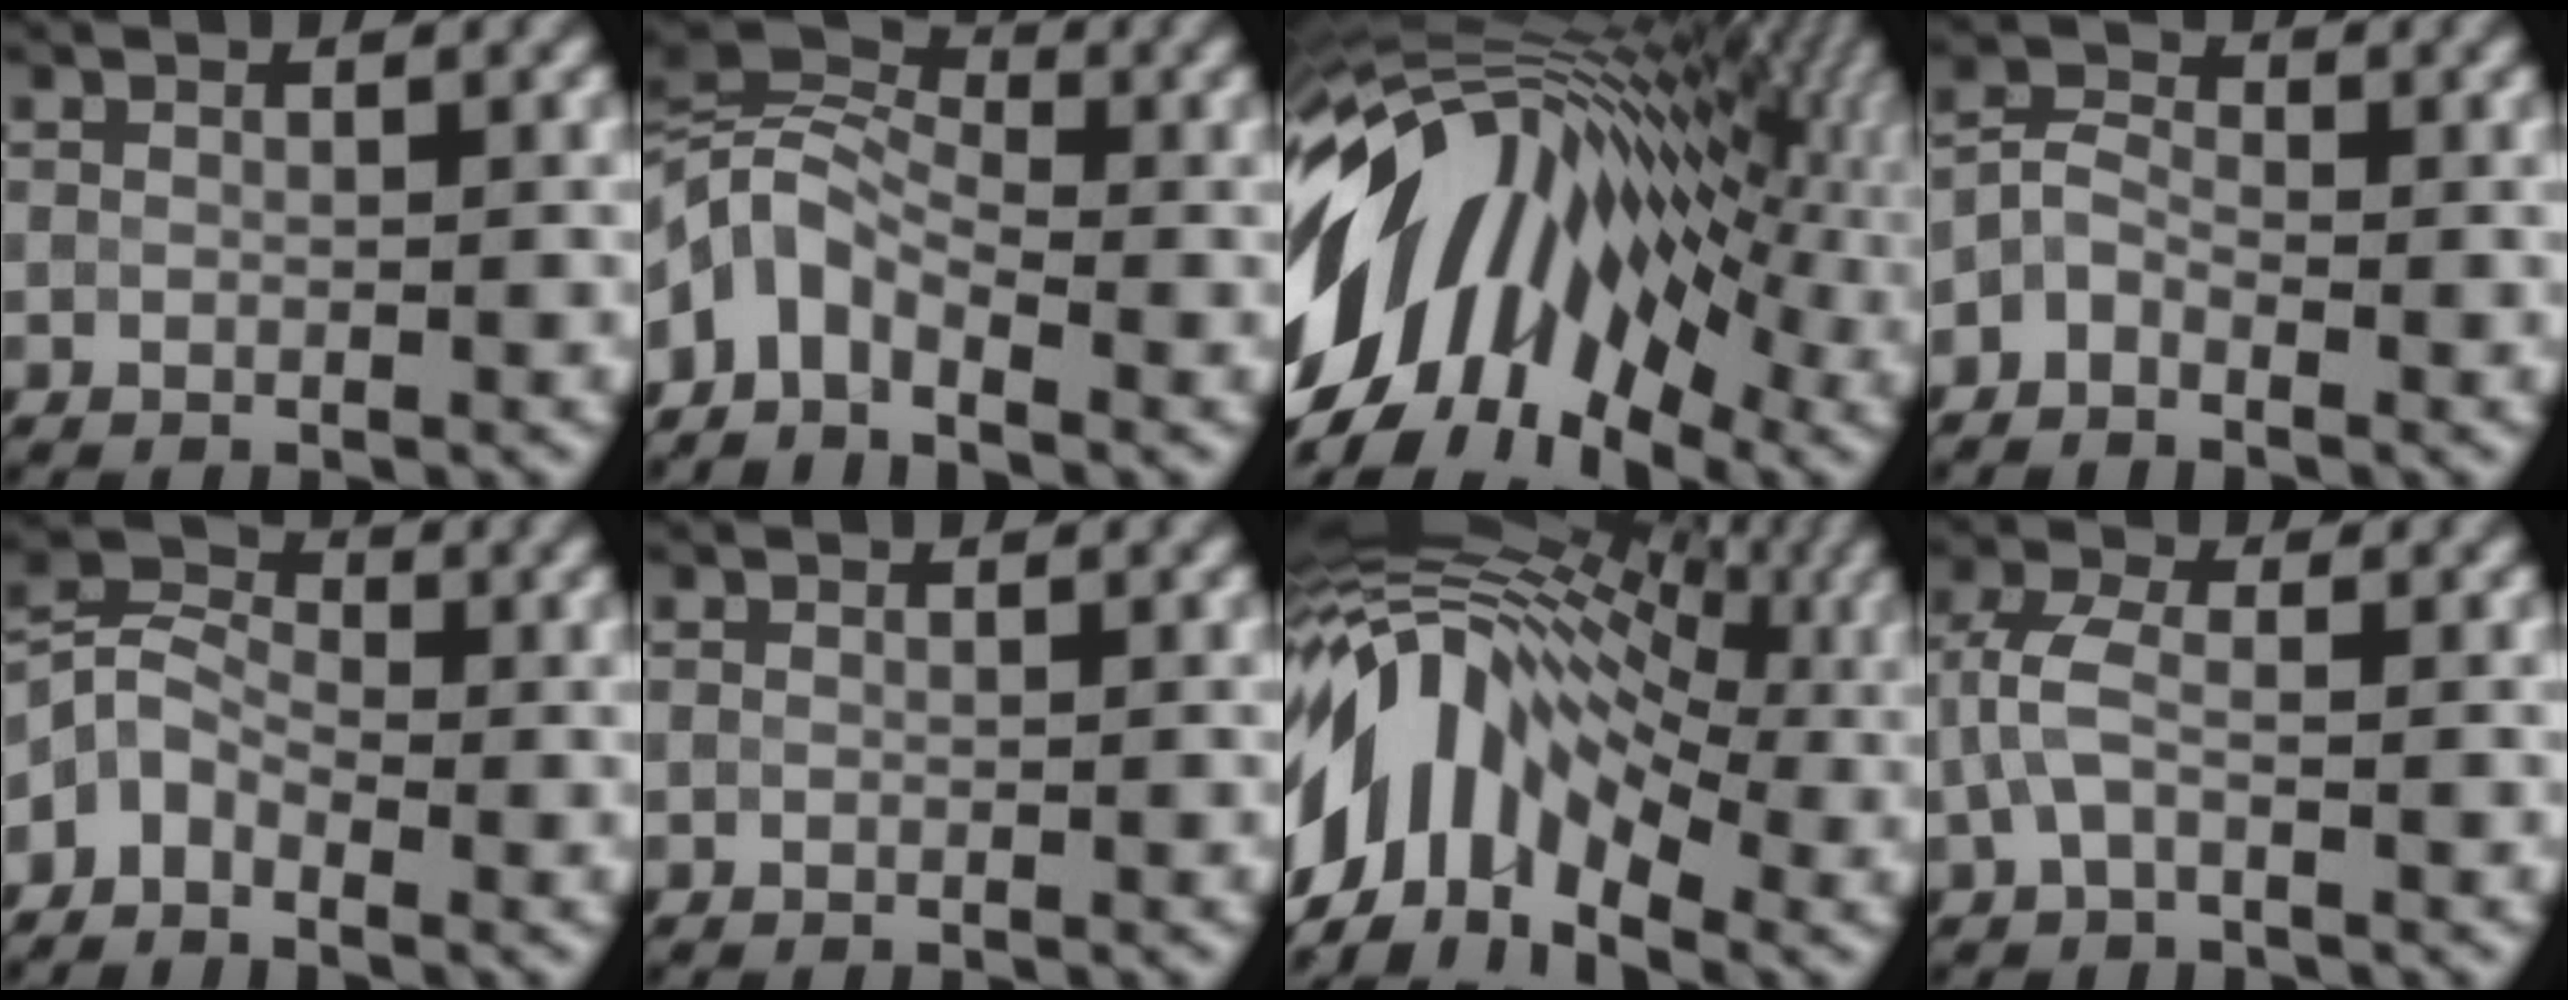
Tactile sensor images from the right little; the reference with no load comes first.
{"total": 5.2, "force": [-2.4, 3.1, 3.5], "torque": [-0.062, 0.014, -0.070]}
{"total": 16.8, "force": [-1.4, 10.8, 12.8], "torque": [-0.220, 0.020, -0.040]}
{"total": 2.3, "force": [-1.4, 1.5, 1.1], "torque": [-0.019, 0.009, -0.039]}
{"total": 3.4, "force": [-2.1, 2.3, 1.4], "torque": [-0.027, 0.010, -0.058]}
{"total": 0.0}
{"total": 12.8, "force": [-1.7, 8.5, 9.5], "torque": [-0.170, 0.029, -0.049]}
{"total": 2.8, "force": [-0.4, 1.3, 2.5], "torque": [-0.058, 0.009, -0.016]}